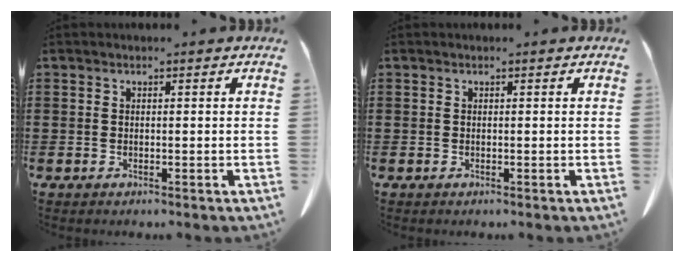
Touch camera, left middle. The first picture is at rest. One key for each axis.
{"total": 0.0}